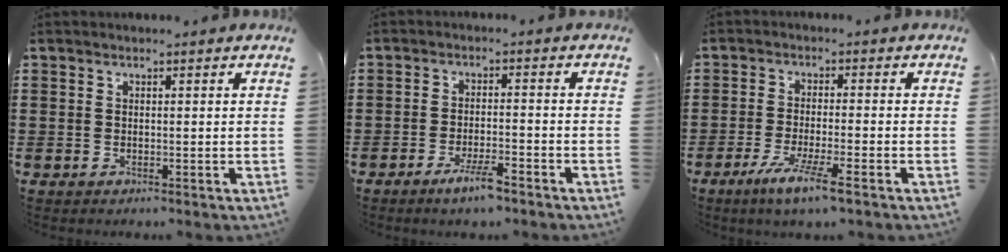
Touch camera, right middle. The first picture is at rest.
{"total": 4.2, "force": [-2.9, 0.6, 3.0], "torque": [-0.061, -0.003, -0.053]}
{"total": 5.4, "force": [-3.6, 0.0, 4.1], "torque": [-0.086, -0.015, -0.065]}